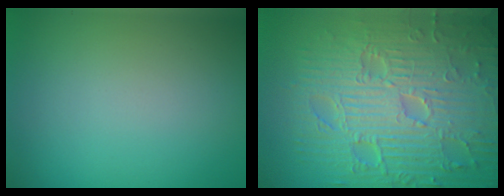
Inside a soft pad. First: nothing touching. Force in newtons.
{"total": 12.4, "press": 8.0, "slide": 9.5}